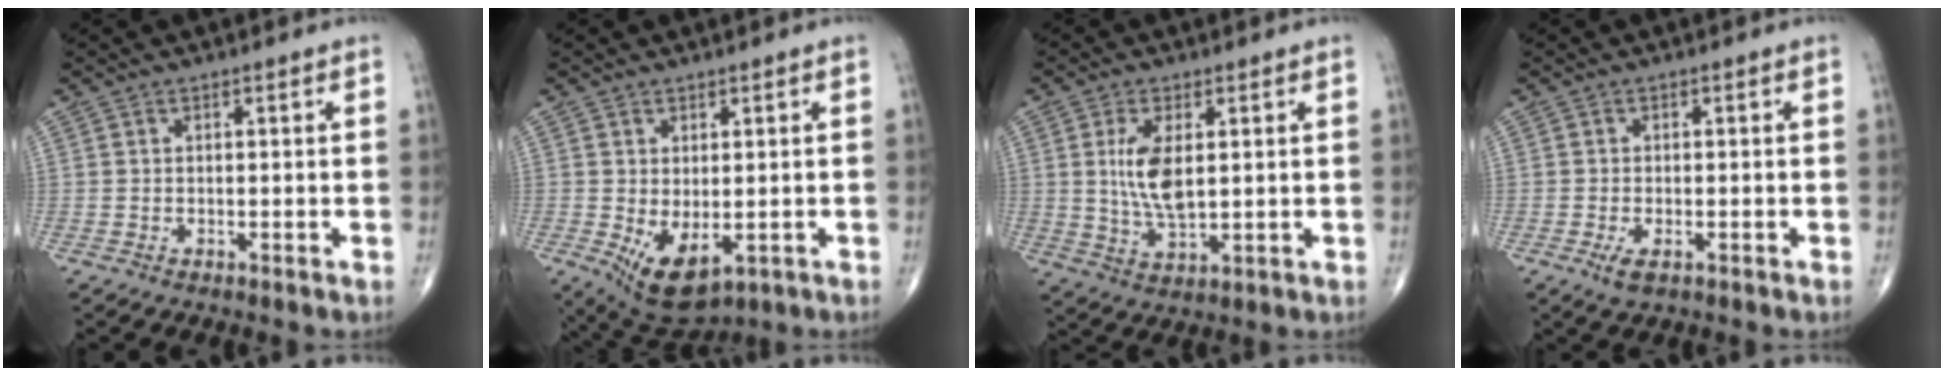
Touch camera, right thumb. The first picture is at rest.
{"total": 7.8, "force": [-1.5, 4.1, 6.4], "torque": [-0.096, -0.012, -0.004]}
{"total": 8.3, "force": [1.5, 3.8, 7.2], "torque": [-0.137, -0.013, 0.035]}
{"total": 2.6, "force": [-1.2, 1.1, 2.1], "torque": [-0.040, -0.004, -0.021]}